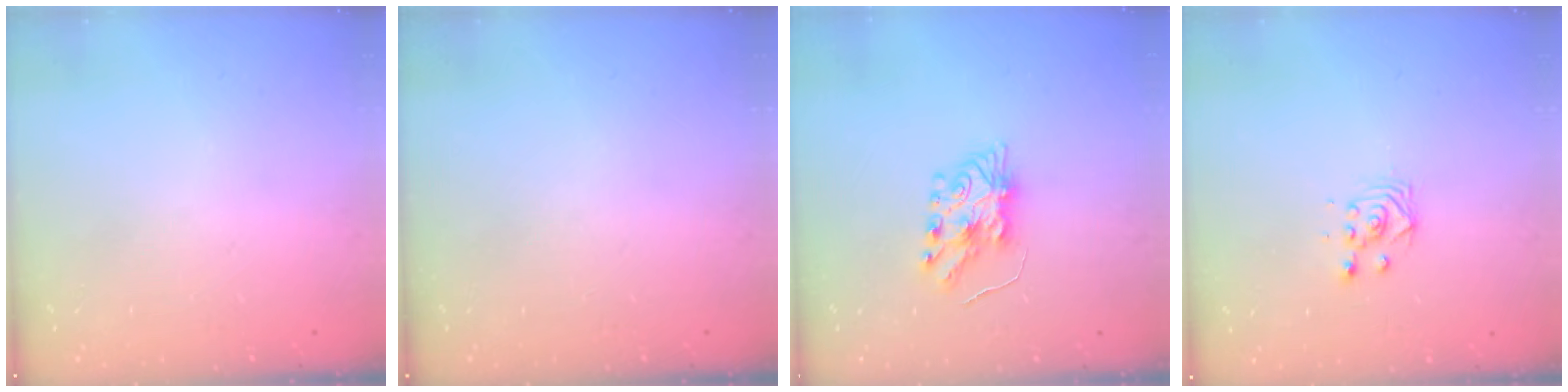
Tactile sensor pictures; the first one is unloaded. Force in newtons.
{"total": 0.0}
{"total": 7.3, "press": 7.3, "slide": 0.5}
{"total": 2.9, "press": 2.9, "slide": 0.1}